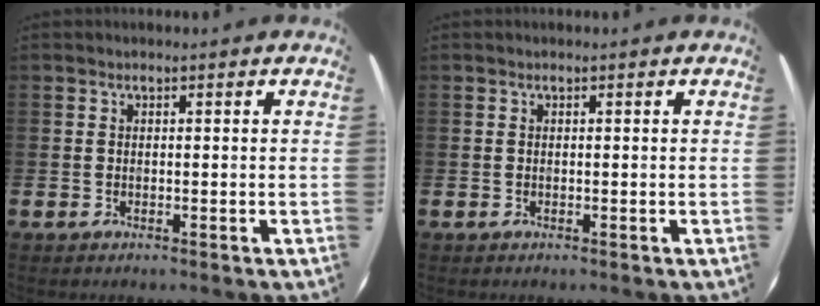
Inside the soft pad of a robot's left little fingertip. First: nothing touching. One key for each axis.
{"total": 0.0}